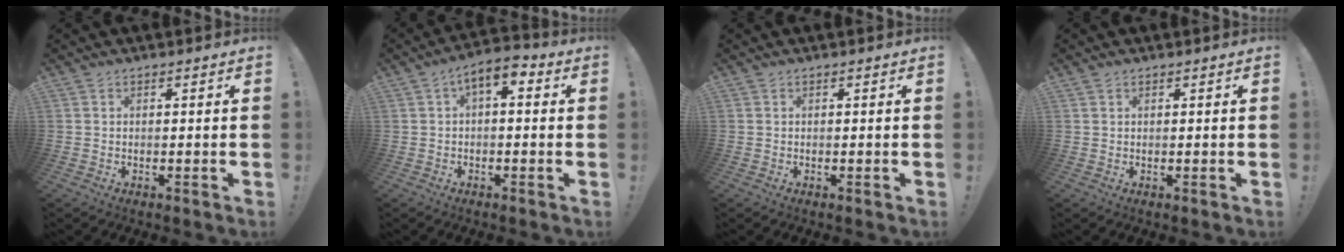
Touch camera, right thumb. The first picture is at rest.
{"total": 5.2, "force": [1.2, 2.2, 4.6], "torque": [-0.073, -0.007, 0.020]}
{"total": 0.0}
{"total": 0.7, "force": [0.5, 0.4, 0.2], "torque": [0.002, -0.002, 0.009]}